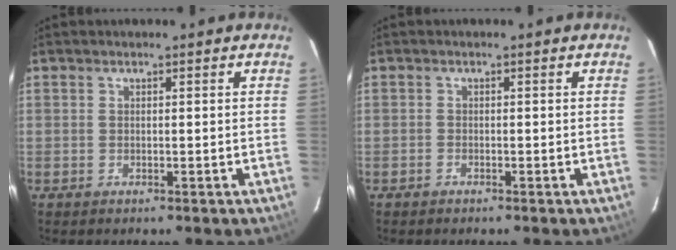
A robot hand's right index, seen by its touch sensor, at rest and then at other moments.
{"total": 0.7, "force": [-0.6, 0.3, 0.0], "torque": [-0.002, 0.004, -0.010]}